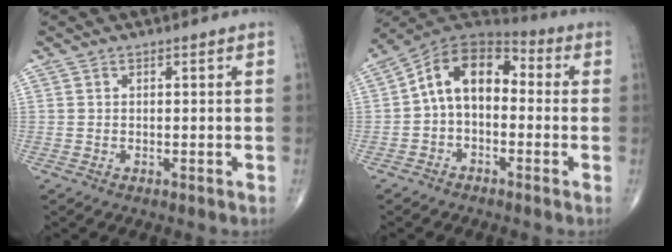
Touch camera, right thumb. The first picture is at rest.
{"total": 12.0, "force": [-0.2, 7.9, 9.0], "torque": [-0.123, 0.044, -0.021]}